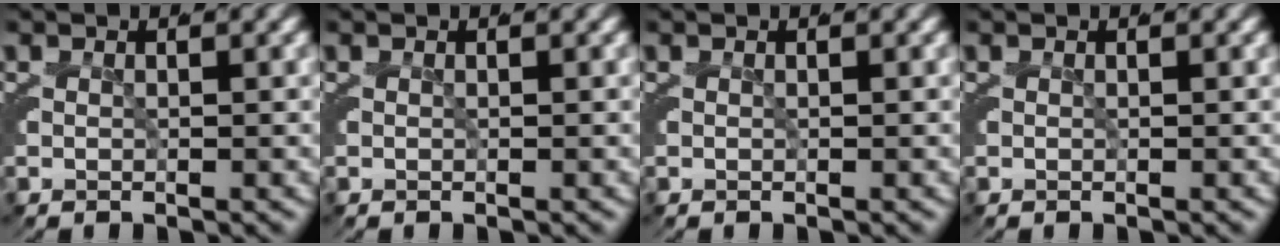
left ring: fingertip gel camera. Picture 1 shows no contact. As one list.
[{"total": 0.0}, {"total": 0.0}, {"total": 0.0}]